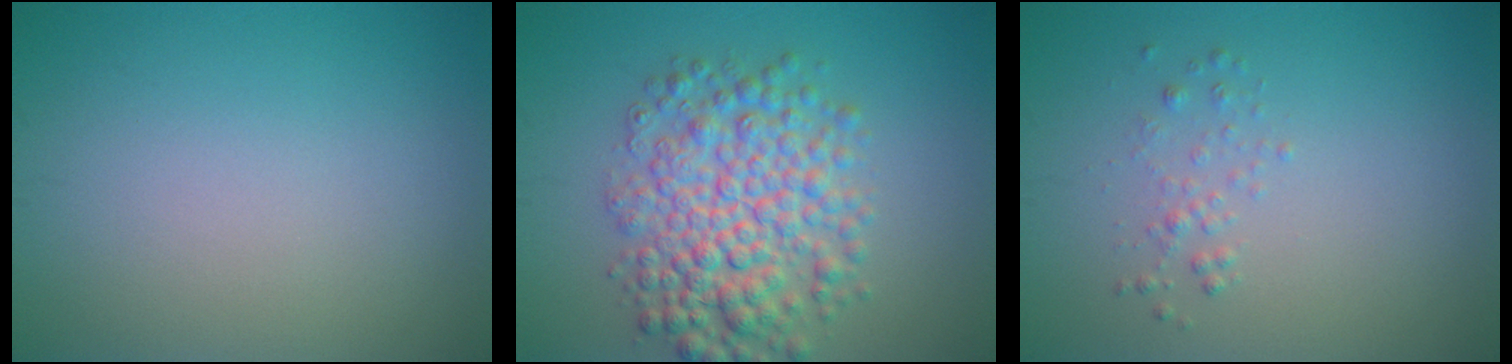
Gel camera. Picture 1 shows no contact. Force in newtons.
{"total": 7.0, "press": 7.0, "slide": 0.1}
{"total": 1.0, "press": 1.0, "slide": 0.0}